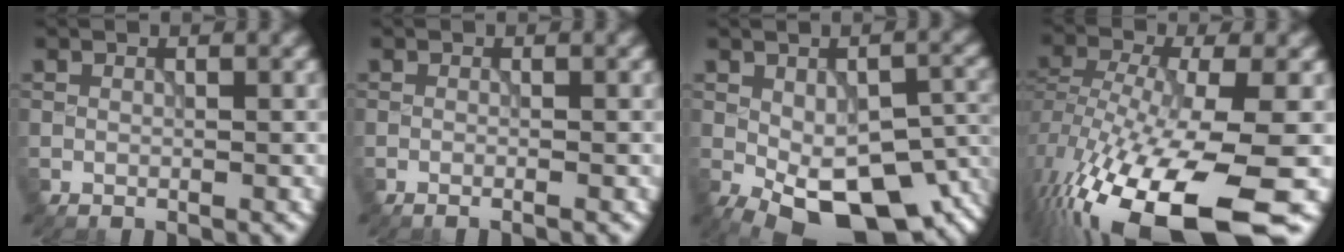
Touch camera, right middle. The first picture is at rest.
{"total": 1.0, "force": [-0.3, 0.4, 0.9], "torque": [-0.007, -0.007, -0.012]}
{"total": 12.2, "force": [-4.8, 5.8, 9.6], "torque": [-0.151, -0.021, -0.065]}
{"total": 16.3, "force": [-8.5, 5.2, 13.0], "torque": [-0.263, -0.038, -0.129]}